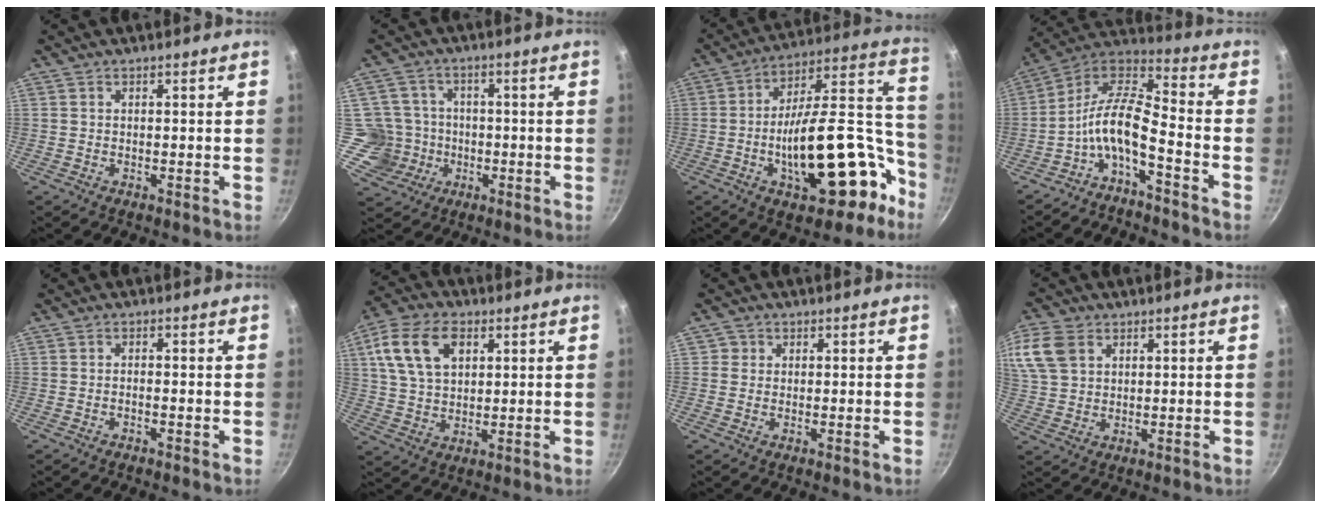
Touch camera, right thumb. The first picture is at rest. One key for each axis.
{"total": 7.9, "fx": -1.6, "fy": 7.7, "fz": 1.1, "tx": 0.015, "ty": 0.025, "tz": -0.030}
{"total": 26.4, "fx": -9.8, "fy": 12.4, "fz": 21.2, "tx": -0.262, "ty": 0.085, "tz": -0.140}
{"total": 11.2, "fx": -5.2, "fy": 3.6, "fz": 9.2, "tx": -0.193, "ty": 0.072, "tz": -0.110}
{"total": 0.8, "fx": -0.6, "fy": 0.1, "fz": 0.5, "tx": -0.017, "ty": 0.006, "tz": -0.015}
{"total": 12.9, "fx": 4.6, "fy": 8.2, "fz": 8.8, "tx": -0.149, "ty": 0.001, "tz": 0.080}
{"total": 1.6, "fx": 0.2, "fy": 1.6, "fz": 0.3, "tx": 0.007, "ty": 0.000, "tz": -0.003}
{"total": 10.0, "fx": 4.1, "fy": 7.1, "fz": 5.7, "tx": -0.120, "ty": 0.002, "tz": 0.080}